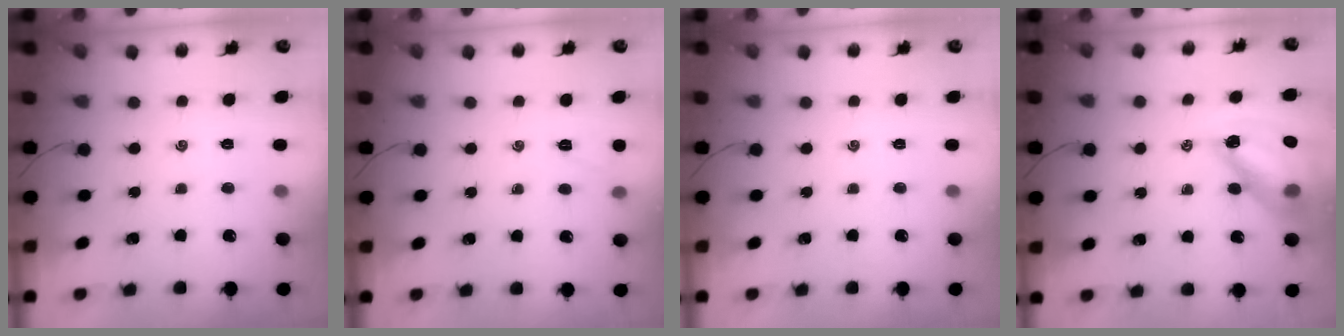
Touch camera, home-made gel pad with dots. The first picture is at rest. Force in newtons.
{"total": 5.0, "press": 4.8, "slide": 1.2}
{"total": 0.0}
{"total": 14.2, "press": 13.6, "slide": 3.9}